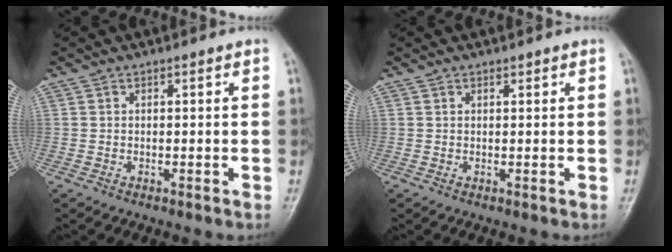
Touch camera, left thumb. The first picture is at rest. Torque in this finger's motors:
{"motor_torque": [-0.29, 0.04, 0.04, 0.07, -0.04]}